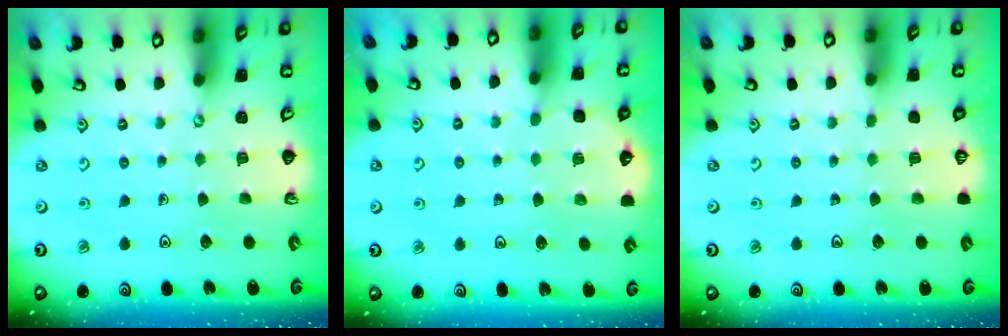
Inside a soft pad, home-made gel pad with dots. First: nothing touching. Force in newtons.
{"total": 4.6, "press": 4.2, "slide": 1.8}
{"total": 0.0}